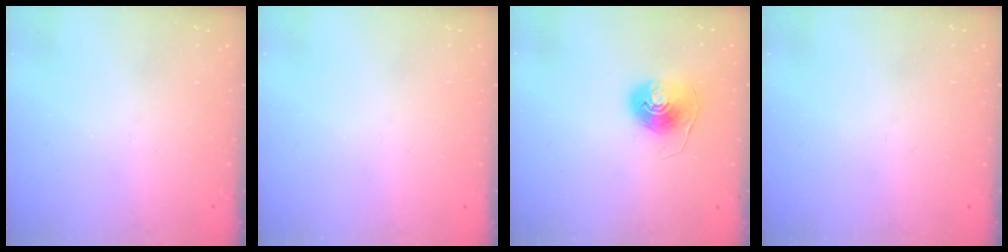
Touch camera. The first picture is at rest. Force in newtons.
{"total": 0.0}
{"total": 8.5, "press": 8.4, "slide": 0.3}
{"total": 0.0}